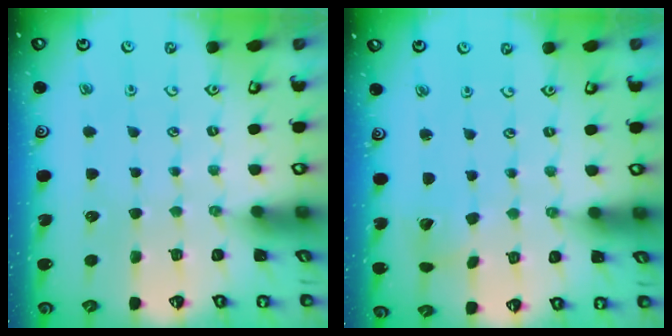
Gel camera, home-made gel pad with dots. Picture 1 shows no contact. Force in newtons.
{"total": 2.5, "press": 2.5, "slide": 0.4}